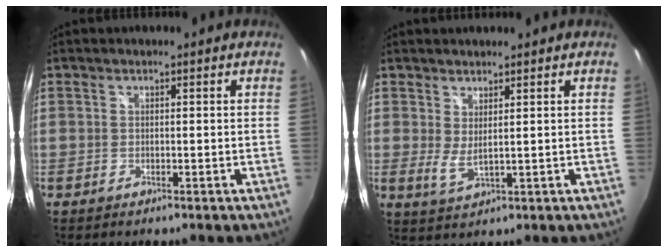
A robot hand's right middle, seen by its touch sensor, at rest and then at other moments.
{"total": 3.3, "force": [1.5, 0.6, 2.8], "torque": [-0.054, -0.011, 0.026]}